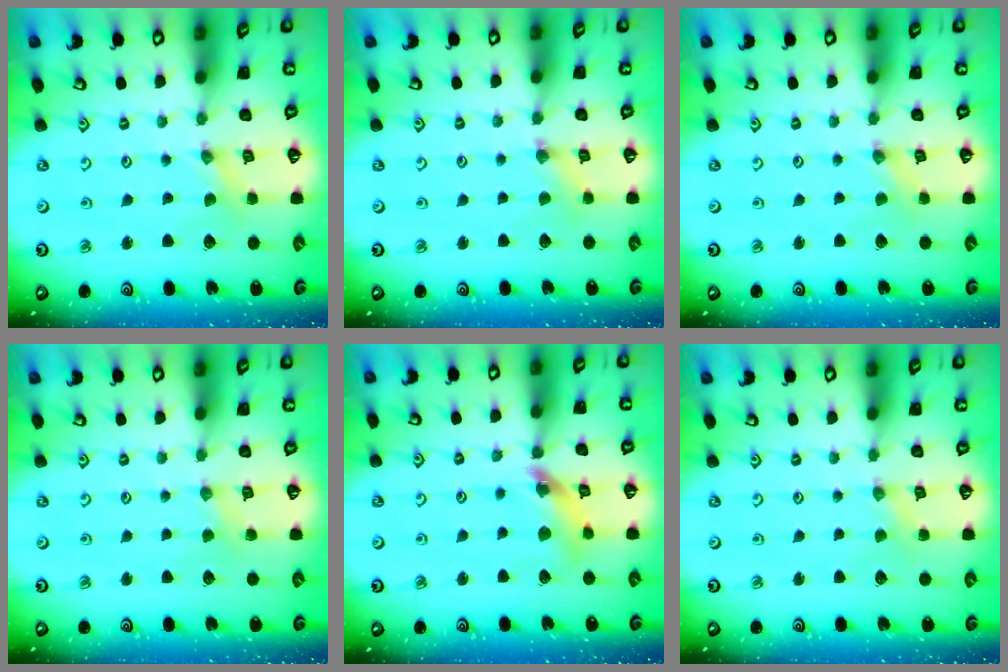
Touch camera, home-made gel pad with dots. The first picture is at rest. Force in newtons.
{"total": 1.0, "press": 1.0, "slide": 0.3}
{"total": 0.0}
{"total": 2.1, "press": 2.1, "slide": 0.3}
{"total": 12.0, "press": 11.9, "slide": 1.3}
{"total": 1.3, "press": 1.2, "slide": 0.2}